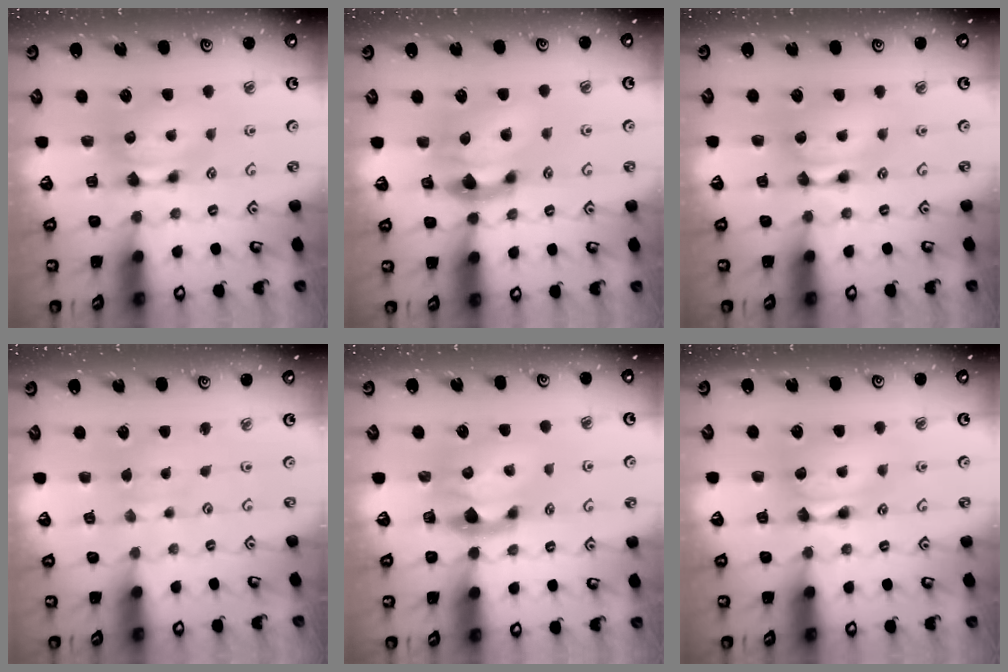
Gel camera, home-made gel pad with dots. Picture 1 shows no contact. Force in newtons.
{"total": 3.8, "press": 3.2, "slide": 2.0}
{"total": 1.6, "press": 1.6, "slide": 0.2}
{"total": 2.9, "press": 2.9, "slide": 0.0}
{"total": 2.3, "press": 1.9, "slide": 1.3}
{"total": 1.8, "press": 1.8, "slide": 0.1}